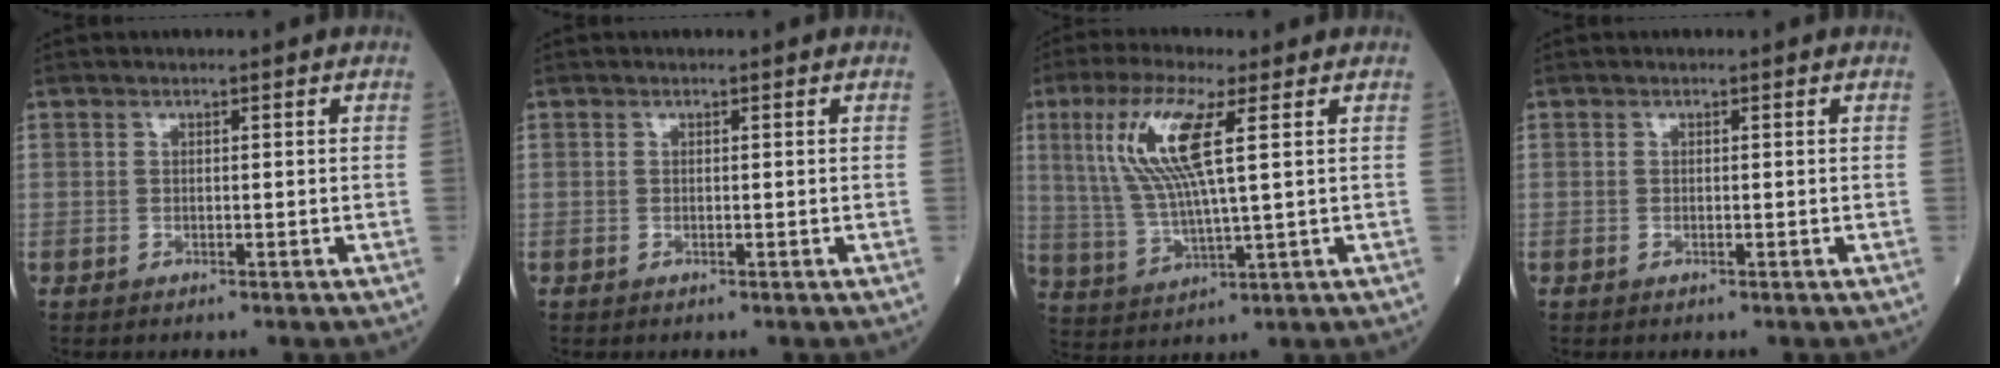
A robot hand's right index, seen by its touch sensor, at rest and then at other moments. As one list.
[{"total": 0.0}, {"total": 11.3, "force": [3.6, 1.0, 10.7], "torque": [-0.238, 0.004, 0.070]}, {"total": 0.0}]